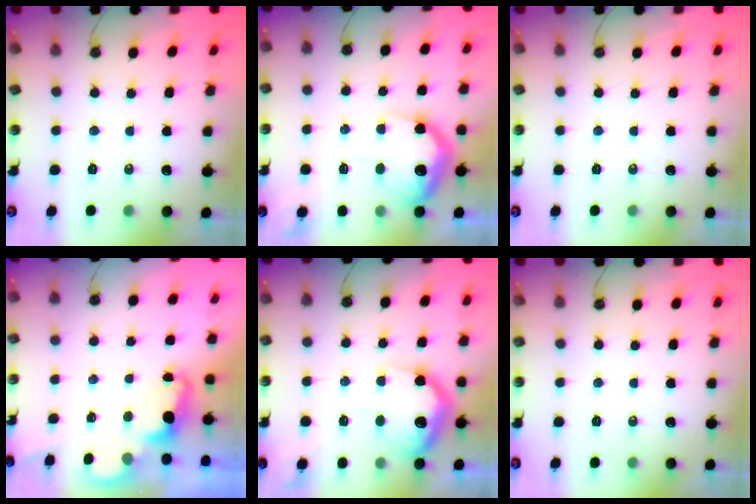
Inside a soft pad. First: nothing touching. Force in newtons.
{"total": 18.7, "press": 18.6, "slide": 1.5}
{"total": 0.0}
{"total": 2.3, "press": 2.3, "slide": 0.5}
{"total": 18.7, "press": 18.6, "slide": 1.5}
{"total": 0.0}